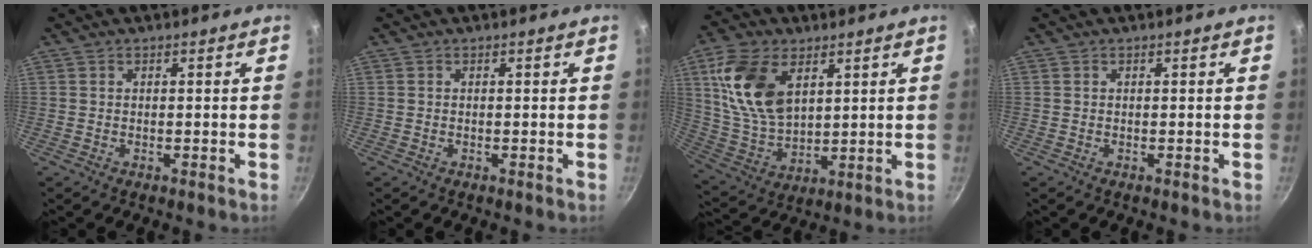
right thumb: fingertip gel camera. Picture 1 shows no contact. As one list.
[{"total": 0.0}, {"total": 15.9, "force": [5.8, 9.5, 11.3], "torque": [-0.201, -0.018, 0.125]}, {"total": 0.0}]